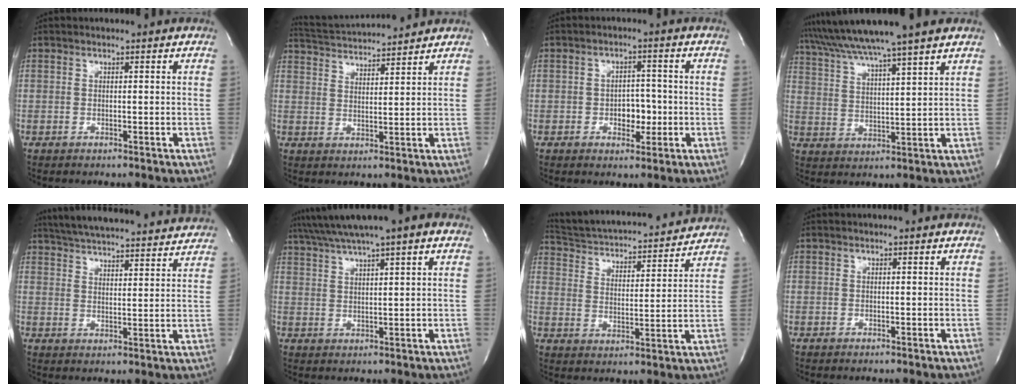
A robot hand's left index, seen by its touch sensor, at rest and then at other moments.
{"total": 9.5, "force": [9.2, -0.4, 2.3], "torque": [-0.055, 0.019, 0.152]}
{"total": 4.0, "force": [-1.0, 2.5, 3.0], "torque": [-0.037, 0.004, -0.012]}
{"total": 13.3, "force": [11.4, -1.6, 6.8], "torque": [-0.126, 0.024, 0.180]}
{"total": 23.9, "force": [22.2, 2.9, 8.2], "torque": [-0.141, -0.004, 0.294]}
{"total": 9.7, "force": [7.3, -0.1, 6.4], "torque": [-0.114, 0.038, 0.112]}
{"total": 18.7, "force": [17.6, 2.7, 5.6], "torque": [-0.093, 0.012, 0.258]}
{"total": 0.0}